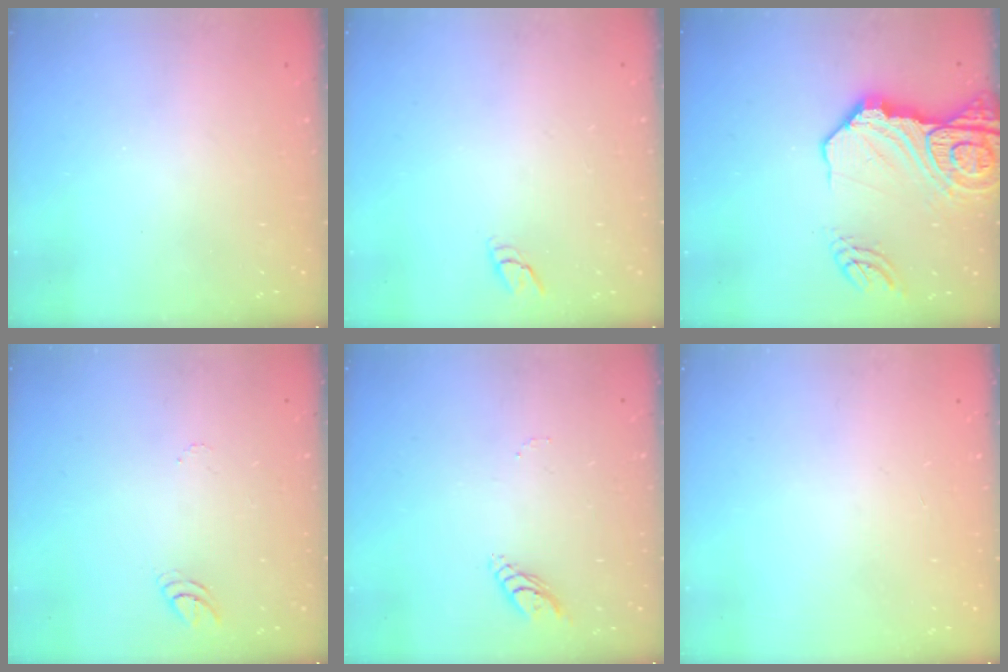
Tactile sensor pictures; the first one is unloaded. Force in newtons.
{"total": 3.7, "press": 3.7, "slide": 0.3}
{"total": 19.4, "press": 19.2, "slide": 2.3}
{"total": 3.4, "press": 3.4, "slide": 0.3}
{"total": 4.5, "press": 4.4, "slide": 0.6}
{"total": 0.0}